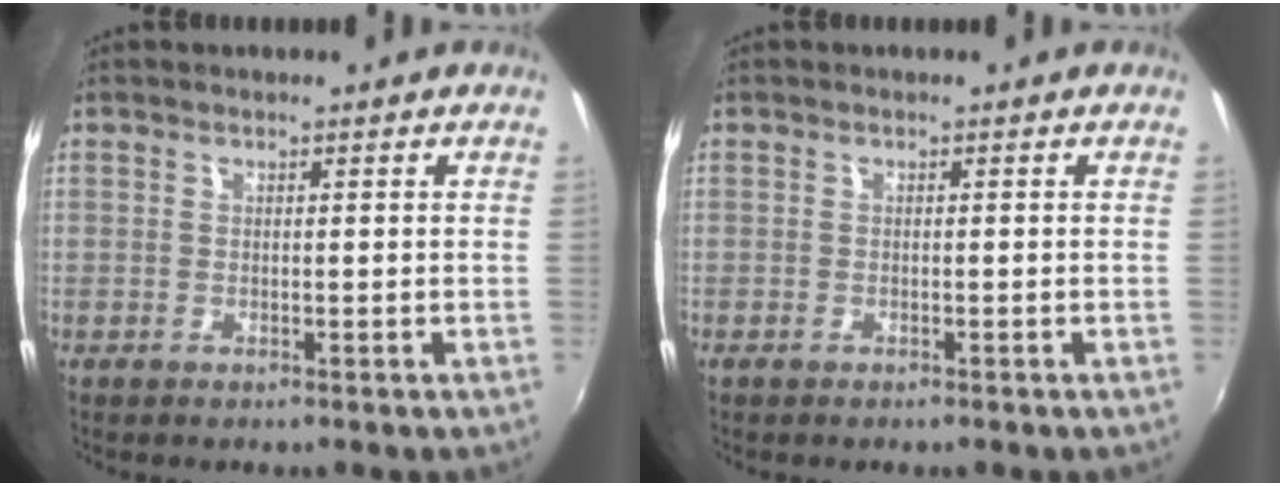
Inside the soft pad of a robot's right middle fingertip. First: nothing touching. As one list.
[{"total": 0.9, "force": [-0.7, 0.4, 0.4], "torque": [-0.009, -0.003, -0.014]}]